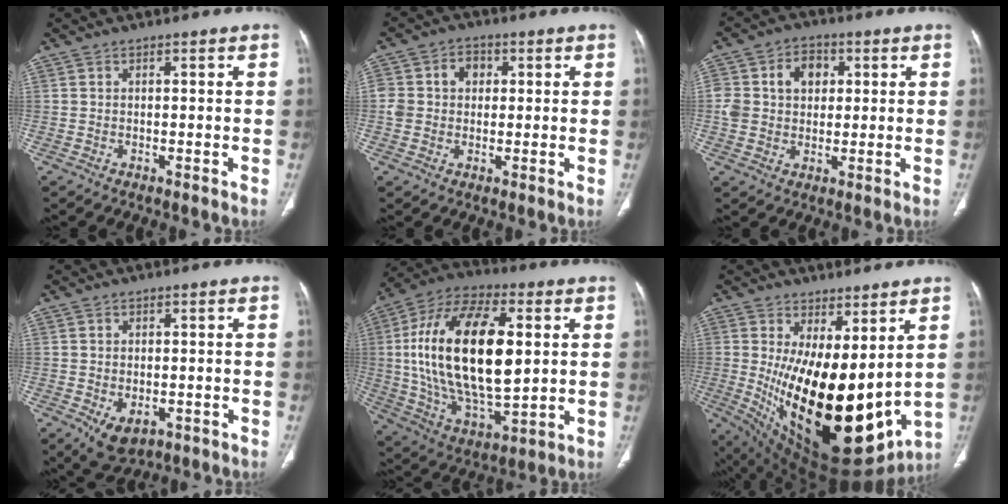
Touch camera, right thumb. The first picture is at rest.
{"total": 6.8, "force": [1.2, 5.6, 3.5], "torque": [-0.041, 0.012, 0.022]}
{"total": 9.7, "force": [2.2, 7.6, 5.6], "torque": [-0.073, 0.008, 0.040]}
{"total": 6.5, "force": [-2.2, 4.3, 4.4], "torque": [-0.067, 0.000, -0.019]}
{"total": 27.1, "force": [3.5, 13.1, 23.5], "torque": [-0.429, -0.008, 0.060]}
{"total": 23.5, "force": [2.0, 10.3, 21.0], "torque": [-0.333, -0.066, 0.064]}